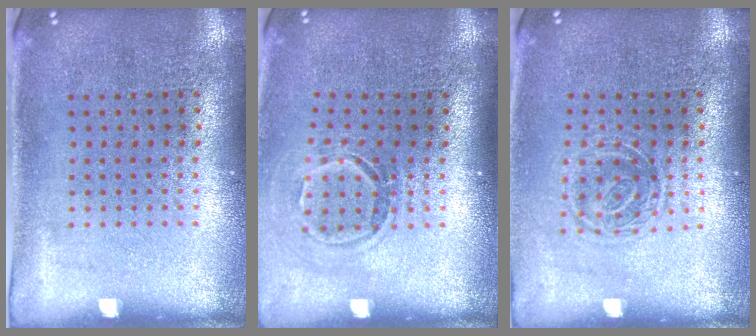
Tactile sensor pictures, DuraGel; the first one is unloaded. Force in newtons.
{"total": 1.6, "press": 1.1, "slide": 1.2}
{"total": 1.3, "press": 1.1, "slide": 0.7}